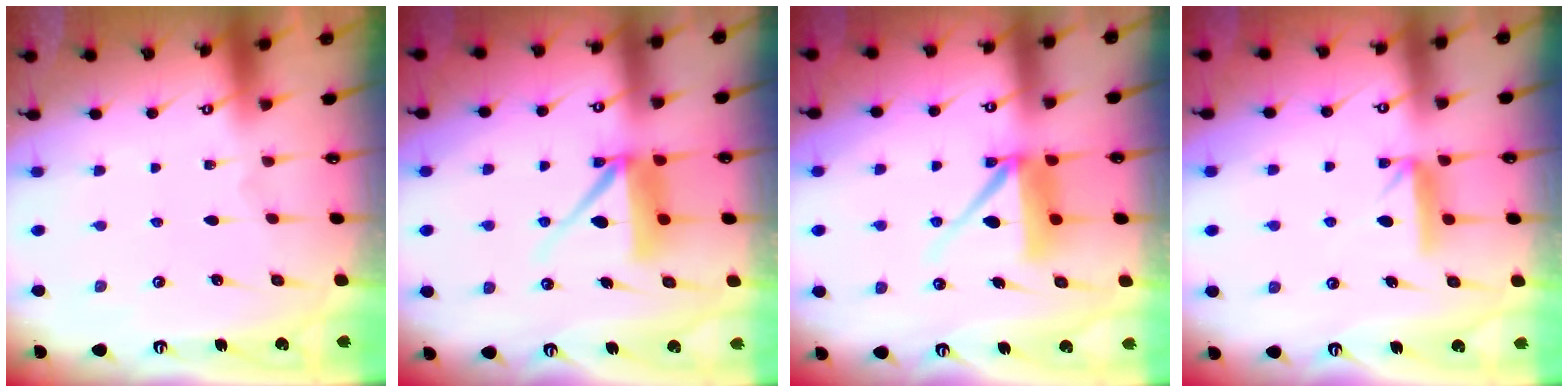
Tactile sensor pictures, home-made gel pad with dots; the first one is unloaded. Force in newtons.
{"total": 10.2, "press": 10.1, "slide": 1.2}
{"total": 10.2, "press": 10.1, "slide": 1.2}
{"total": 7.5, "press": 7.5, "slide": 0.4}